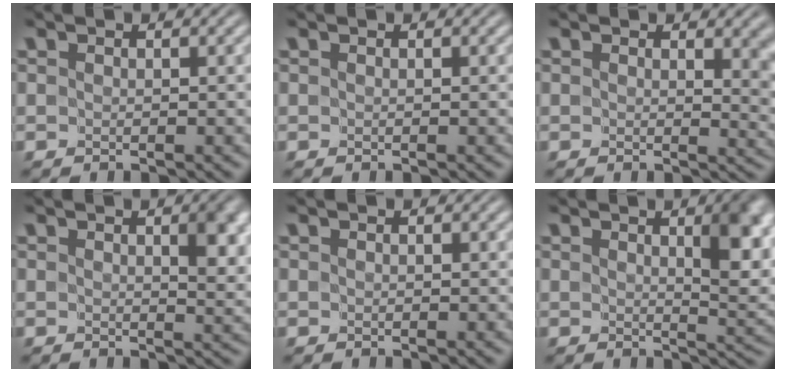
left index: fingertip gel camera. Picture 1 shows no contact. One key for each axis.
{"total": 0.0}
{"total": 3.7, "fx": 1.1, "fy": 2.2, "fz": 2.8, "tx": -0.020, "ty": -0.009, "tz": 0.017}
{"total": 3.0, "fx": 0.9, "fy": 1.4, "fz": 2.5, "tx": -0.031, "ty": -0.006, "tz": 0.017}
{"total": 0.0}
{"total": 4.6, "fx": 1.8, "fy": 1.5, "fz": 4.0, "tx": -0.048, "ty": -0.008, "tz": 0.031}